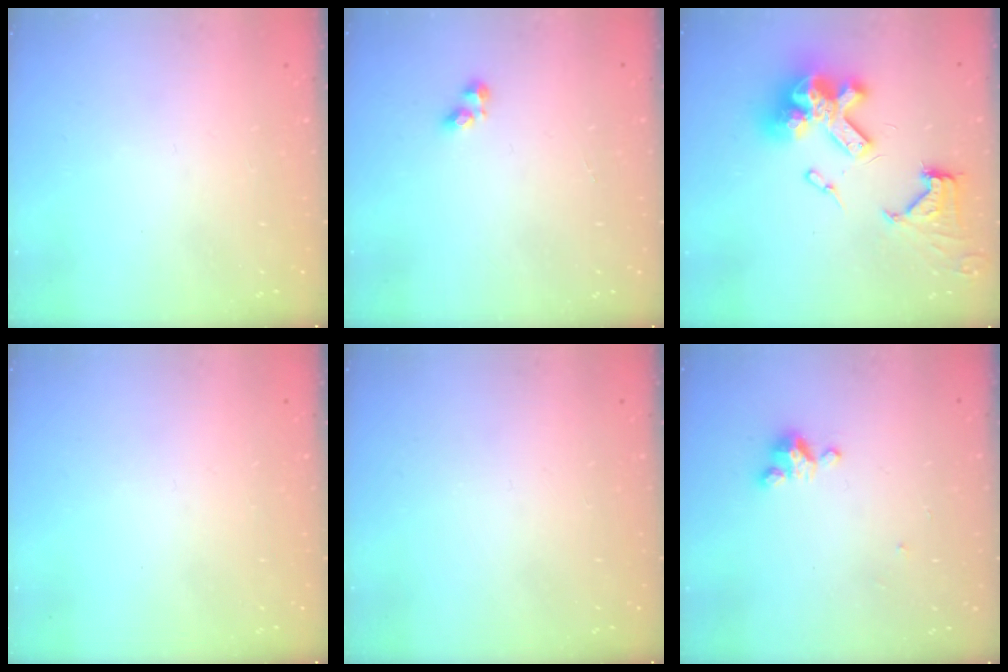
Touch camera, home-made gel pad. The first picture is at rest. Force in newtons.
{"total": 3.0, "press": 2.9, "slide": 0.6}
{"total": 20.4, "press": 20.3, "slide": 2.1}
{"total": 0.0}
{"total": 0.0}
{"total": 2.9, "press": 2.9, "slide": 0.3}